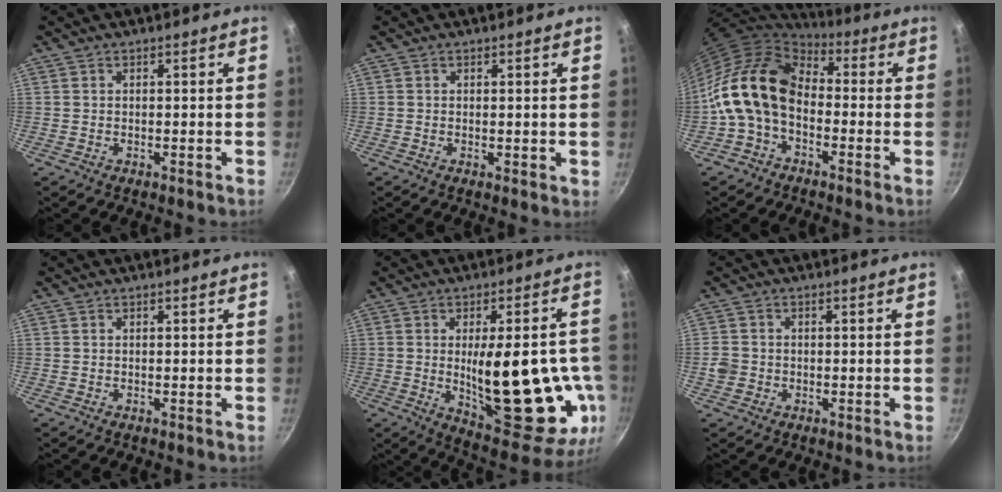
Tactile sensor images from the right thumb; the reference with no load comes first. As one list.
[{"total": 0.8, "force": [0.3, 0.4, 0.6], "torque": [-0.005, -0.006, 0.001]}, {"total": 15.1, "force": [-1.6, 10.4, 10.9], "torque": [-0.178, 0.036, -0.050]}, {"total": 0.0}, {"total": 25.7, "force": [-3.0, 10.0, 23.5], "torque": [-0.290, -0.015, -0.020]}, {"total": 3.4, "force": [-0.7, 3.0, 1.4], "torque": [-0.017, 0.011, -0.014]}]